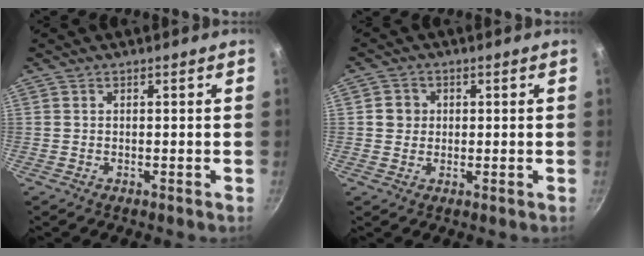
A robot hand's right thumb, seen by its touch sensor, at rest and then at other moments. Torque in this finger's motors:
{"motor_torque": [-0.55, 0.38, 0.09, -0.59, -0.06]}